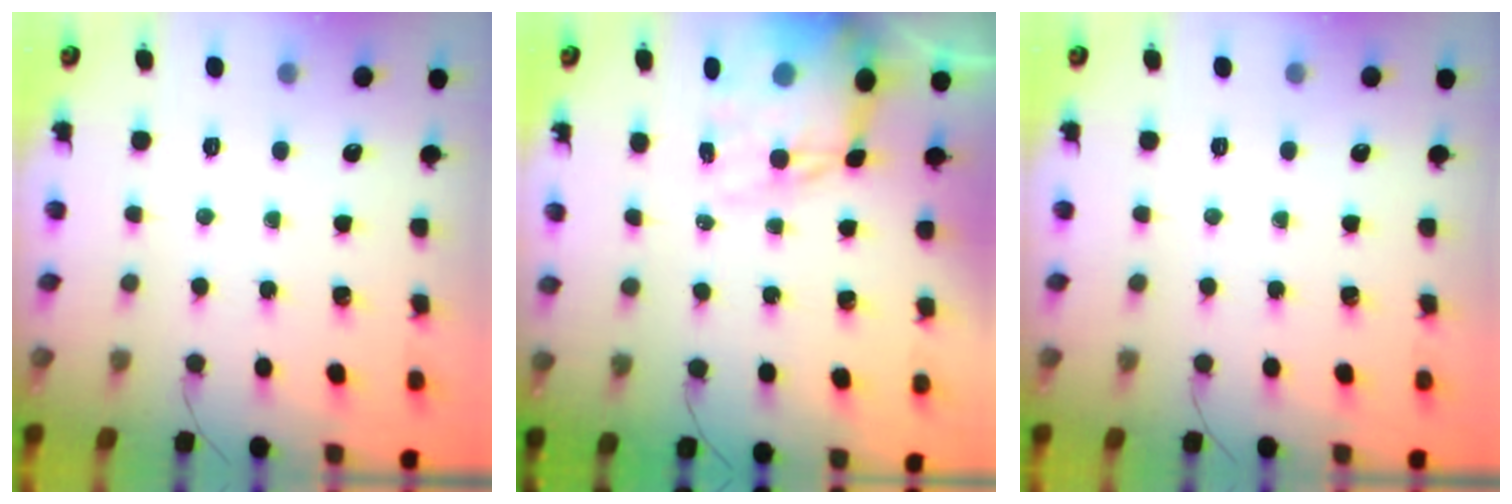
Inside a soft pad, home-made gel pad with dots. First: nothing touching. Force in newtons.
{"total": 14.3, "press": 13.8, "slide": 3.7}
{"total": 0.0}